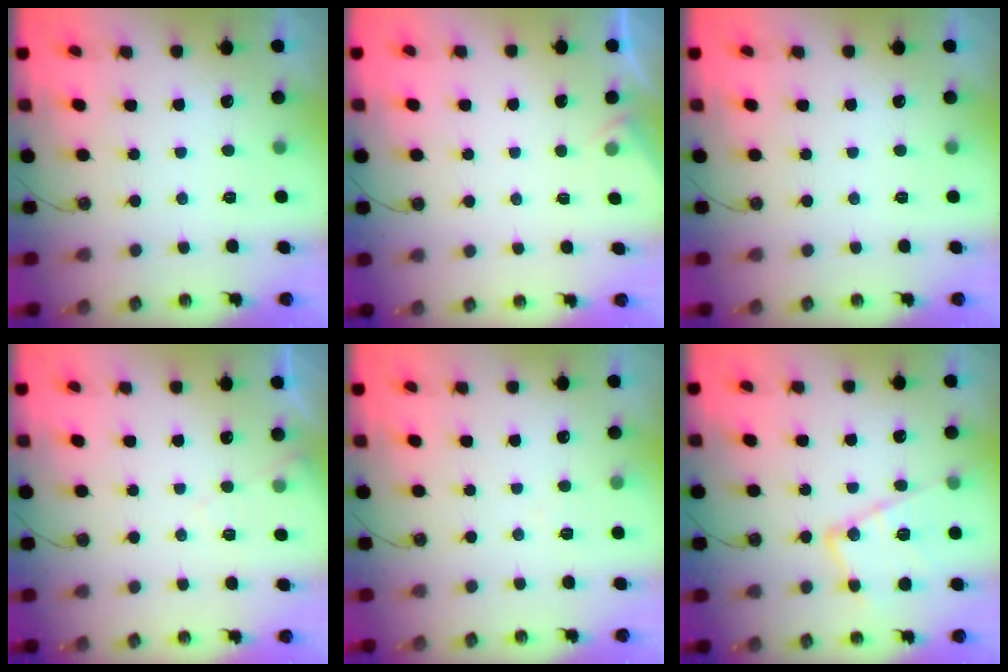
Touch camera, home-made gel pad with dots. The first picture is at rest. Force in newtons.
{"total": 2.2, "press": 2.1, "slide": 0.4}
{"total": 0.0}
{"total": 5.1, "press": 5.1, "slide": 0.7}
{"total": 4.1, "press": 4.0, "slide": 0.7}
{"total": 16.9, "press": 16.8, "slide": 1.6}